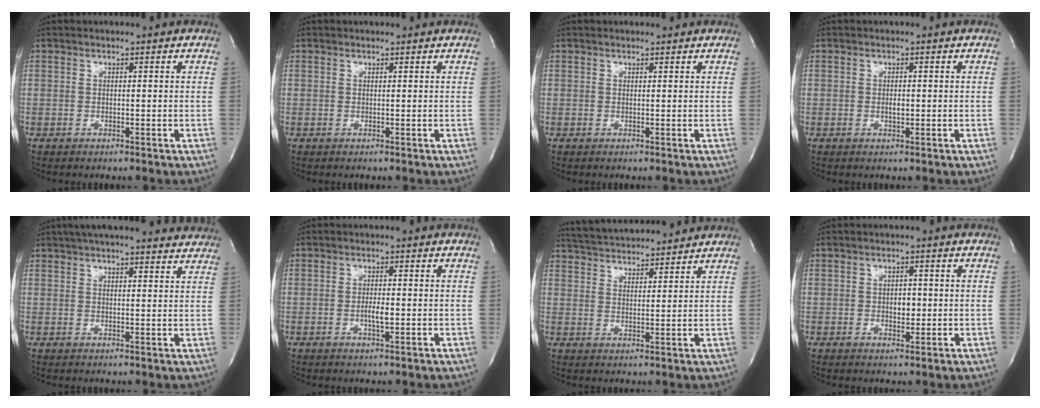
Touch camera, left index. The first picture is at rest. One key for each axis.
{"total": 0.6, "fx": 0.5, "fy": 0.1, "fz": 0.1, "tx": -0.007, "ty": 0.006, "tz": 0.009}
{"total": 0.9, "fx": 0.8, "fy": 0.3, "fz": 0.2, "tx": -0.009, "ty": 0.009, "tz": 0.013}
{"total": 1.1, "fx": -0.1, "fy": 0.5, "fz": 1.0, "tx": -0.020, "ty": 0.000, "tz": -0.001}
{"total": 18.0, "fx": 16.1, "fy": 2.9, "fz": 7.4, "tx": -0.110, "ty": 0.034, "tz": 0.204}
{"total": 2.3, "fx": -0.6, "fy": 0.5, "fz": 2.2, "tx": -0.043, "ty": 0.000, "tz": -0.009}
{"total": 12.5, "fx": 11.8, "fy": 1.6, "fz": 3.7, "tx": -0.069, "ty": 0.024, "tz": 0.182}
{"total": 2.5, "fx": -0.2, "fy": 1.5, "fz": 1.9, "tx": -0.028, "ty": 0.002, "tz": 0.000}